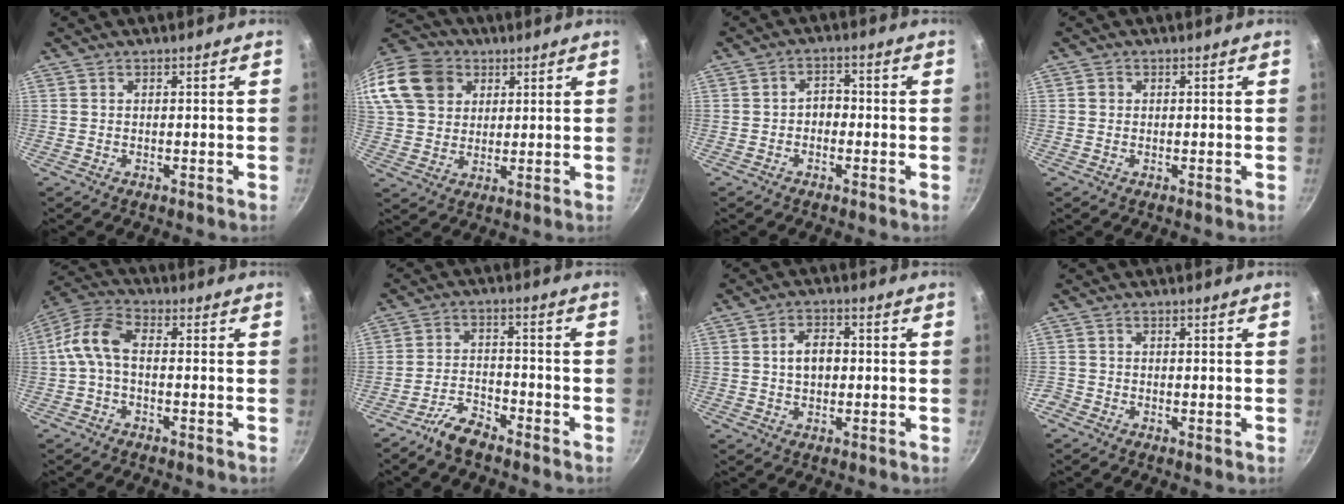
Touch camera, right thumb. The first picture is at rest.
{"total": 20.5, "force": [8.0, 16.0, 10.1], "torque": [-0.226, 0.027, 0.148]}
{"total": 2.9, "force": [-0.8, 2.1, 1.7], "torque": [-0.009, 0.014, -0.017]}
{"total": 1.0, "force": [0.1, 0.9, 0.3], "torque": [-0.003, 0.003, -0.001]}
{"total": 7.9, "force": [-0.7, 4.3, 6.6], "torque": [-0.145, 0.033, -0.030]}
{"total": 5.9, "force": [-4.8, 1.9, 2.7], "torque": [-0.051, 0.038, -0.097]}
{"total": 5.2, "force": [0.2, 3.5, 3.8], "torque": [-0.046, 0.012, 0.000]}
{"total": 1.4, "force": [-0.8, 1.1, 0.5], "torque": [-0.015, 0.002, -0.020]}